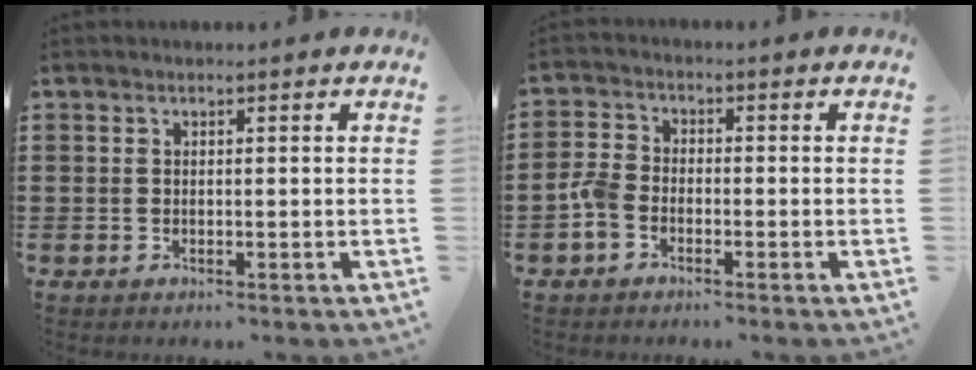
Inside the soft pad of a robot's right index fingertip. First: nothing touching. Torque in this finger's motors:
{"motor_torque": [0.85, -0.77, 0.43, 0.11]}